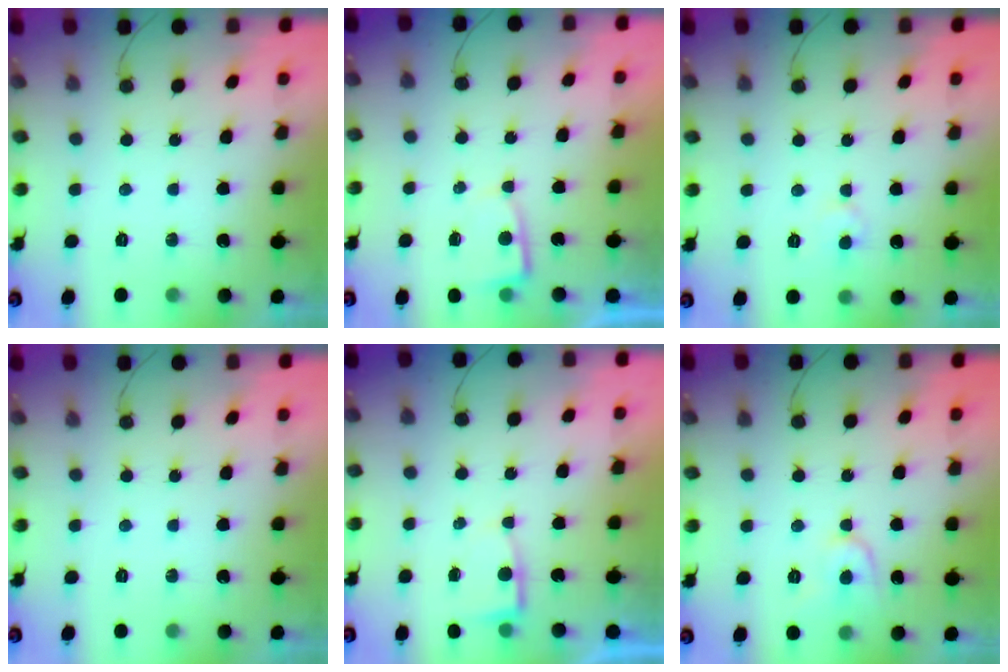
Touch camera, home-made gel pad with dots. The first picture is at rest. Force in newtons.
{"total": 3.0, "press": 3.0, "slide": 0.3}
{"total": 4.7, "press": 4.7, "slide": 0.2}
{"total": 0.0}
{"total": 2.6, "press": 2.6, "slide": 0.3}
{"total": 7.3, "press": 7.2, "slide": 0.8}